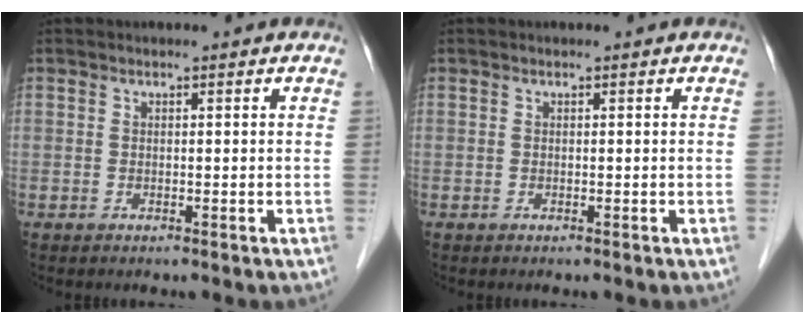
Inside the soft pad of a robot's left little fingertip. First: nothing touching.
{"total": 0.0}